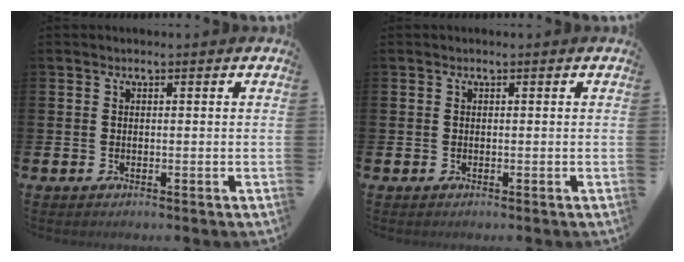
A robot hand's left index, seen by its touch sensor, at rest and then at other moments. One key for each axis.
{"total": 0.0}